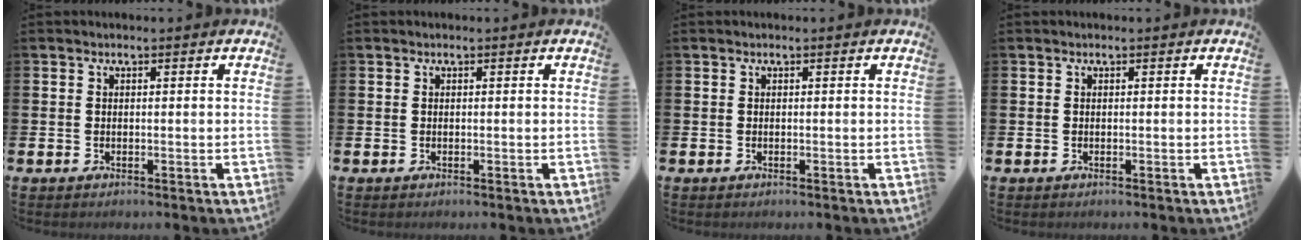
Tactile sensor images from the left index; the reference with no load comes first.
{"total": 0.0}
{"total": 0.0}
{"total": 0.0}